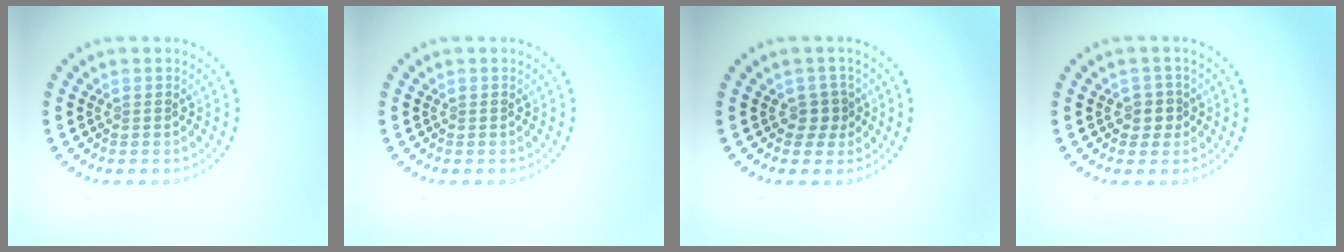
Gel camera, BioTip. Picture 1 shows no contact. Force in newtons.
{"total": 0.0}
{"total": 1.7, "press": 1.3, "slide": 1.1}
{"total": 1.8, "press": 1.6, "slide": 0.9}